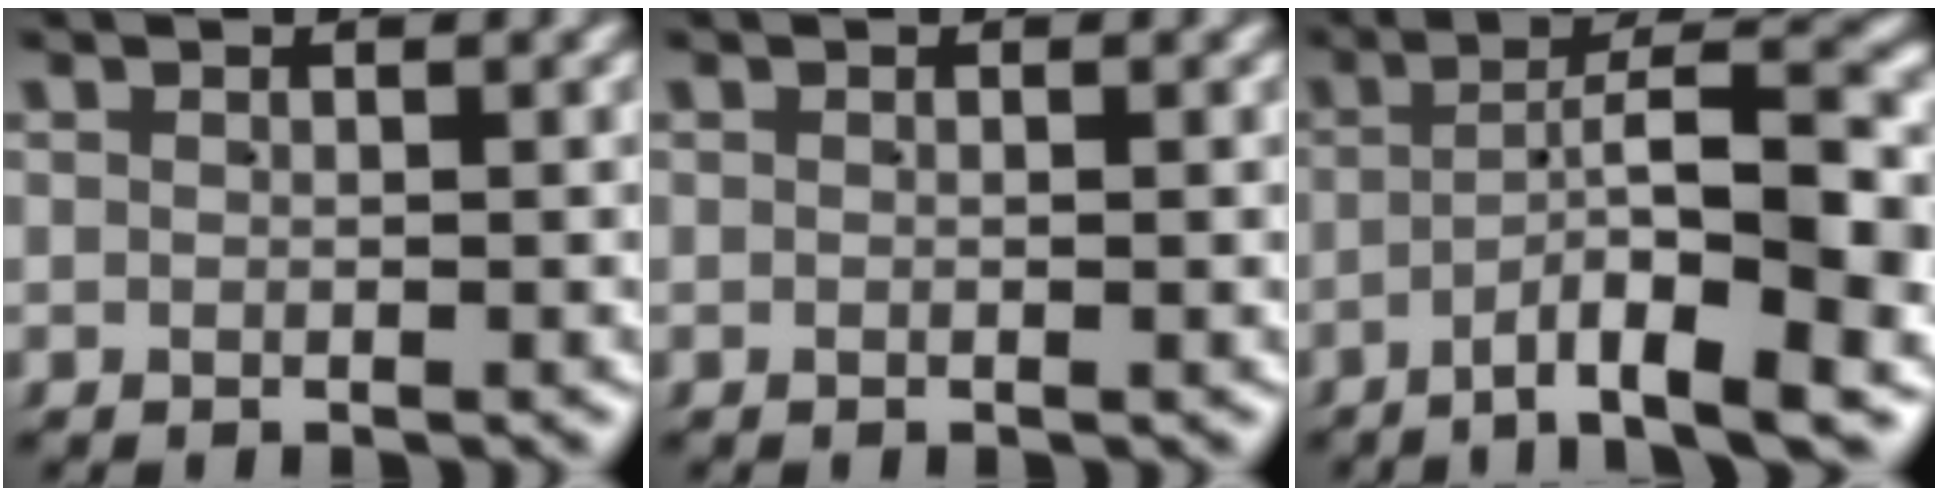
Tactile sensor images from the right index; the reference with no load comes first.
{"total": 0.0}
{"total": 9.4, "force": [-3.2, 2.7, 8.4], "torque": [-0.109, -0.002, -0.047]}